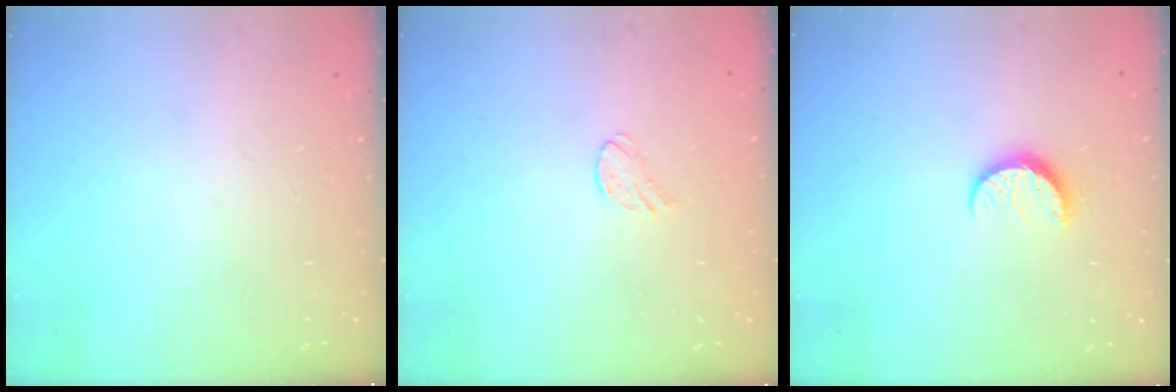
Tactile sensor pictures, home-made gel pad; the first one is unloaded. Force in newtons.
{"total": 5.2, "press": 5.1, "slide": 0.6}
{"total": 6.6, "press": 6.6, "slide": 0.6}